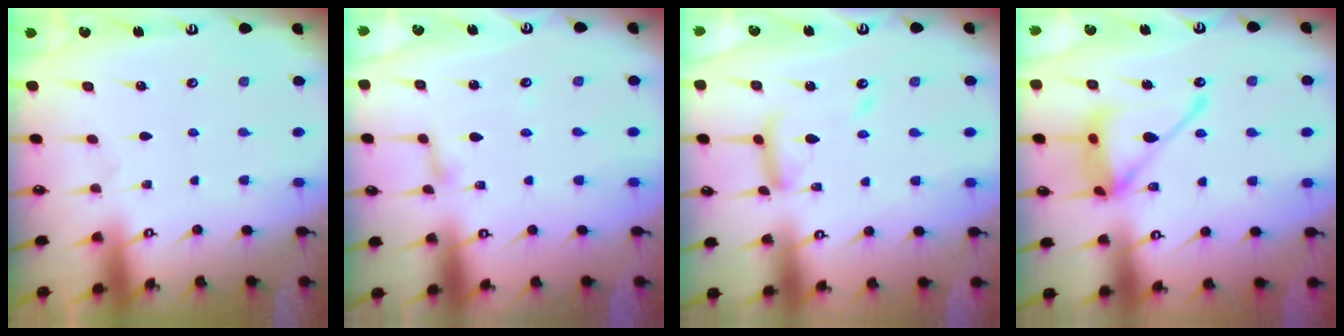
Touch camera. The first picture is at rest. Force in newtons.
{"total": 2.1, "press": 2.1, "slide": 0.1}
{"total": 12.1, "press": 12.1, "slide": 1.1}
{"total": 16.5, "press": 16.5, "slide": 1.6}